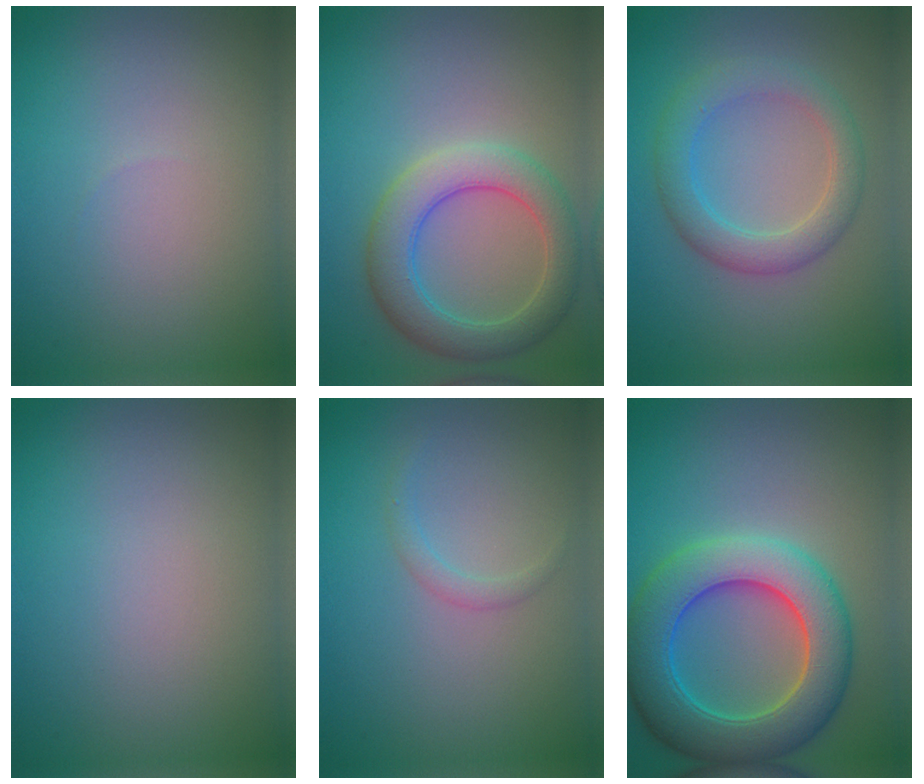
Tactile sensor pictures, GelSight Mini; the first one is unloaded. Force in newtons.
{"total": 5.5, "press": 5.5, "slide": 0.3}
{"total": 3.9, "press": 3.9, "slide": 0.2}
{"total": 0.0}
{"total": 1.1, "press": 1.1, "slide": 0.1}
{"total": 9.2, "press": 9.2, "slide": 0.2}